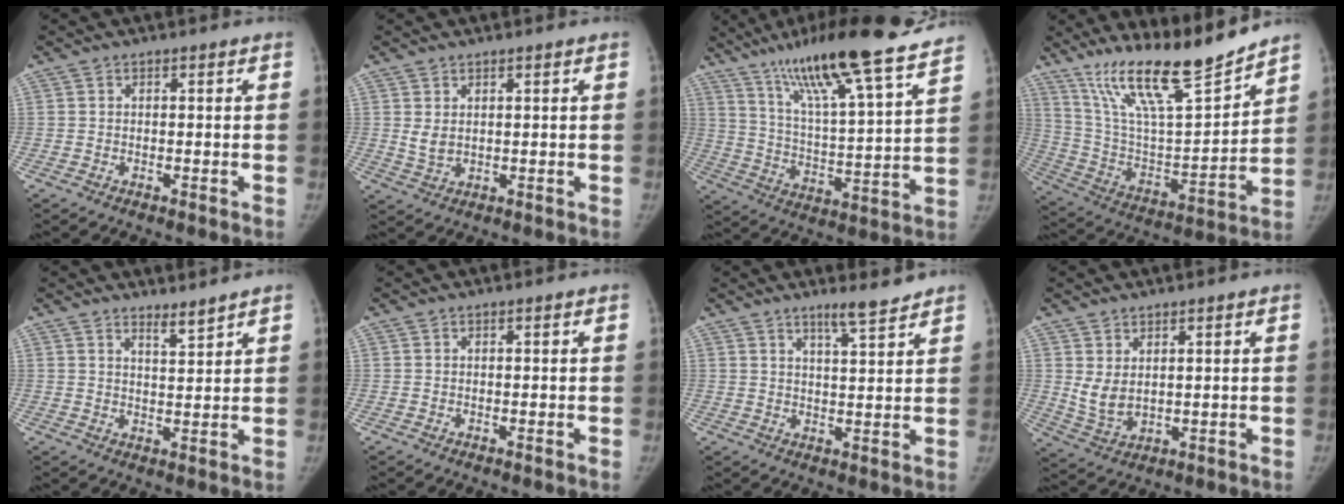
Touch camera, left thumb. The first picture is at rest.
{"total": 2.9, "force": [1.1, 1.7, 2.0], "torque": [-0.032, -0.012, 0.030]}
{"total": 23.4, "force": [17.7, 2.5, 15.1], "torque": [-0.230, -0.058, 0.294]}
{"total": 20.7, "force": [16.7, 3.0, 11.7], "torque": [-0.171, -0.092, 0.302]}
{"total": 3.1, "force": [2.8, 0.2, 1.2], "torque": [-0.015, -0.031, 0.050]}
{"total": 0.0}
{"total": 5.6, "force": [4.6, 0.6, 3.1], "torque": [-0.043, -0.035, 0.072]}
{"total": 5.5, "force": [1.9, 3.1, 4.1], "torque": [-0.069, -0.018, 0.051]}